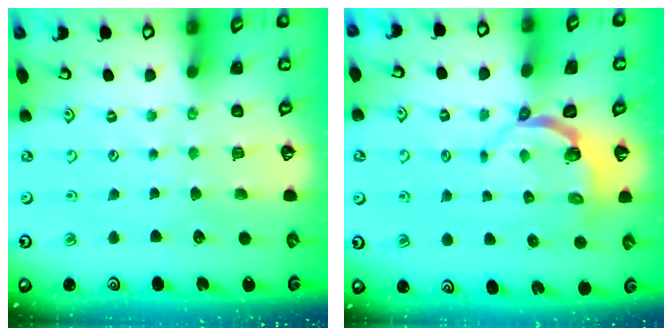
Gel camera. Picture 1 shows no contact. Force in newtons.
{"total": 4.9, "press": 4.0, "slide": 2.9}